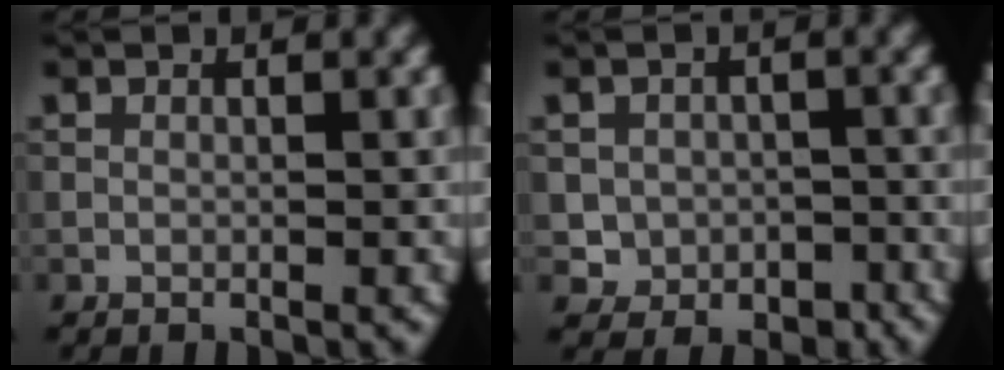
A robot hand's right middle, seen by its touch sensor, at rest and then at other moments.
{"total": 3.0, "force": [-0.8, 2.8, 0.8], "torque": [-0.002, -0.008, -0.013]}